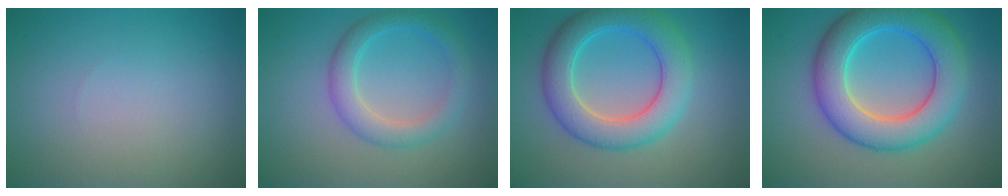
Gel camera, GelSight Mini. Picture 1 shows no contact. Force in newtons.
{"total": 3.4, "press": 3.4, "slide": 0.1}
{"total": 6.6, "press": 6.6, "slide": 0.2}
{"total": 8.3, "press": 8.3, "slide": 0.3}